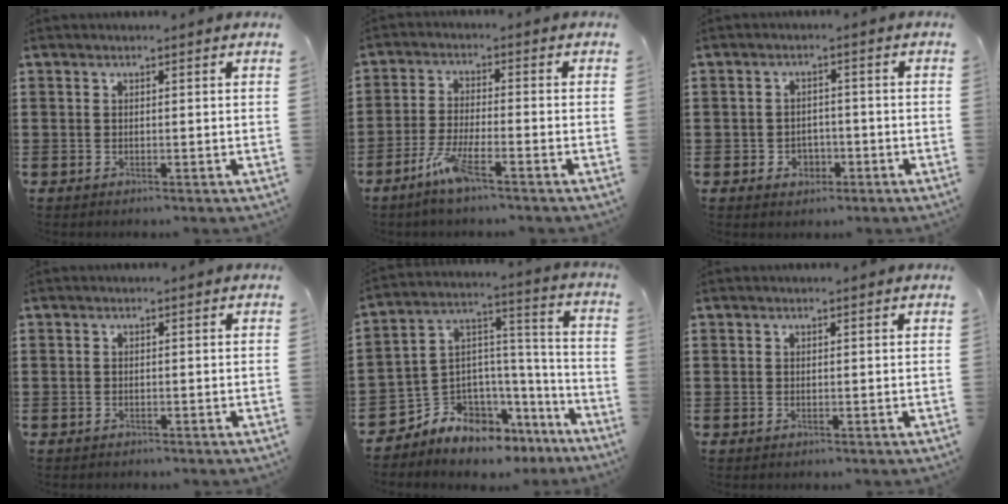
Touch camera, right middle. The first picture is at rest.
{"total": 5.9, "force": [-3.8, 0.9, 4.4], "torque": [-0.098, -0.007, -0.071]}
{"total": 2.4, "force": [-1.4, 1.8, 0.8], "torque": [-0.021, 0.002, -0.031]}
{"total": 0.6, "force": [-0.6, 0.2, -0.1], "torque": [0.003, 0.002, -0.013]}
{"total": 6.6, "force": [-5.6, 3.2, -0.9], "torque": [-0.007, -0.017, -0.112]}
{"total": 0.0}